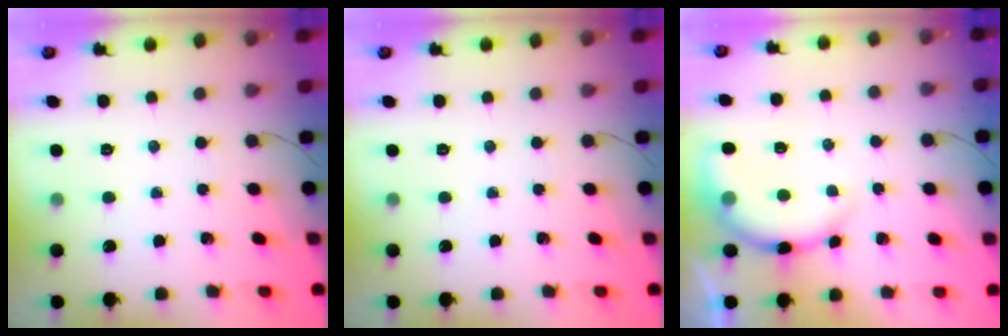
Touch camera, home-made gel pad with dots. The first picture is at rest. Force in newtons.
{"total": 0.0}
{"total": 8.5, "press": 8.3, "slide": 1.7}